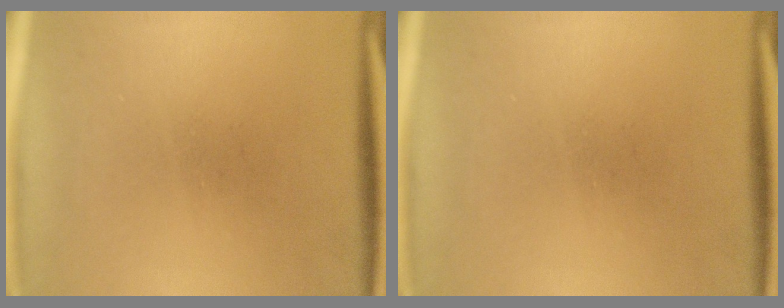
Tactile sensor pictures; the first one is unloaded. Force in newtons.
{"total": 0.0}